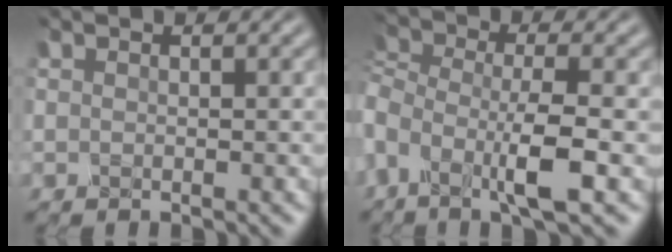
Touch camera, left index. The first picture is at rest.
{"total": 5.5, "force": [-2.6, 1.3, 4.6], "torque": [-0.086, 0.000, -0.064]}